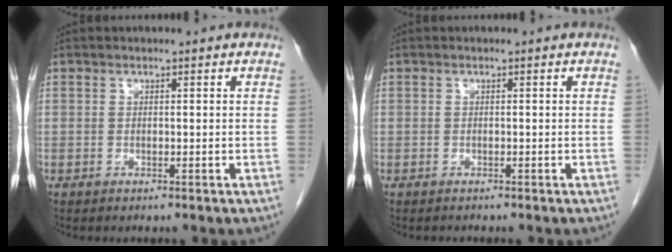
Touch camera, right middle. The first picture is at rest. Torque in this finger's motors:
{"motor_torque": [-0.27, -0.08, -0.11, 0.00]}